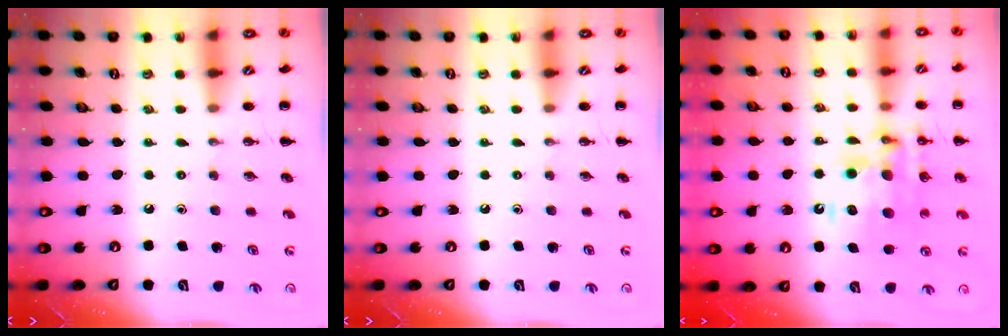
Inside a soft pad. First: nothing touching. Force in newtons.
{"total": 0.0}
{"total": 15.2, "press": 14.8, "slide": 3.4}